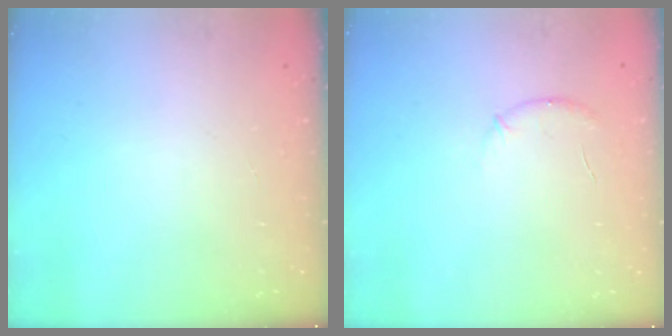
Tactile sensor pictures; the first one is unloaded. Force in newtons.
{"total": 6.4, "press": 6.2, "slide": 1.7}